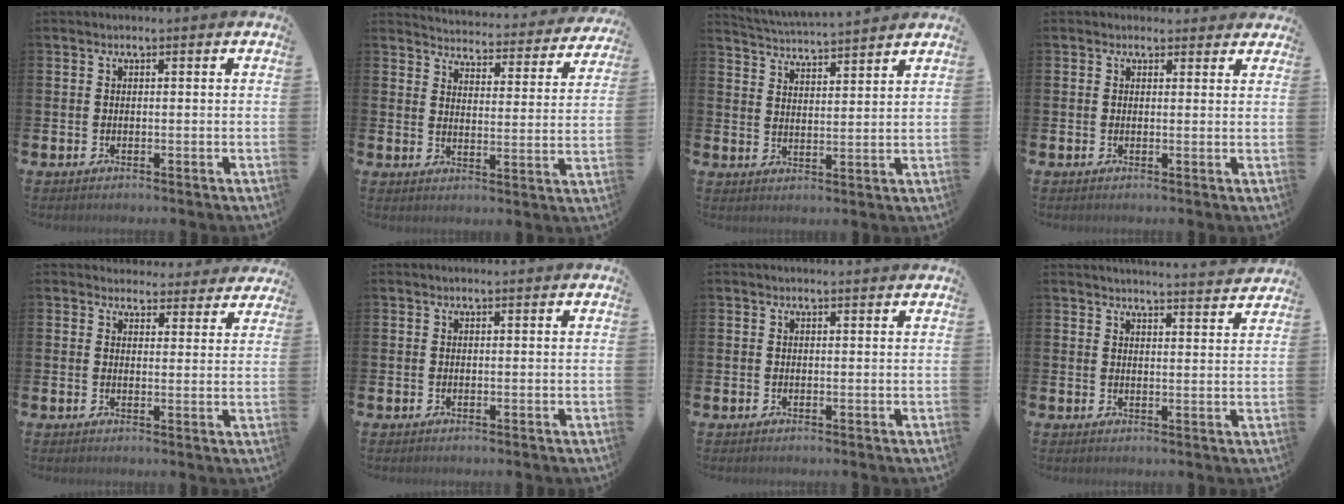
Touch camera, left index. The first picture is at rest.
{"total": 4.0, "force": [4.0, 0.4, 0.2], "torque": [-0.021, -0.041, 0.063]}
{"total": 4.6, "force": [4.6, -0.2, 0.1], "torque": [-0.023, -0.032, 0.082]}
{"total": 1.5, "force": [1.3, 0.8, 0.0], "torque": [0.008, 0.001, 0.023]}
{"total": 4.0, "force": [3.8, 1.4, -0.1], "torque": [0.000, -0.025, 0.066]}
{"total": 0.0}
{"total": 0.6, "force": [0.6, 0.0, 0.2], "torque": [0.009, -0.004, 0.009]}
{"total": 4.0, "force": [4.0, -0.5, 0.1], "torque": [0.000, -0.033, 0.068]}